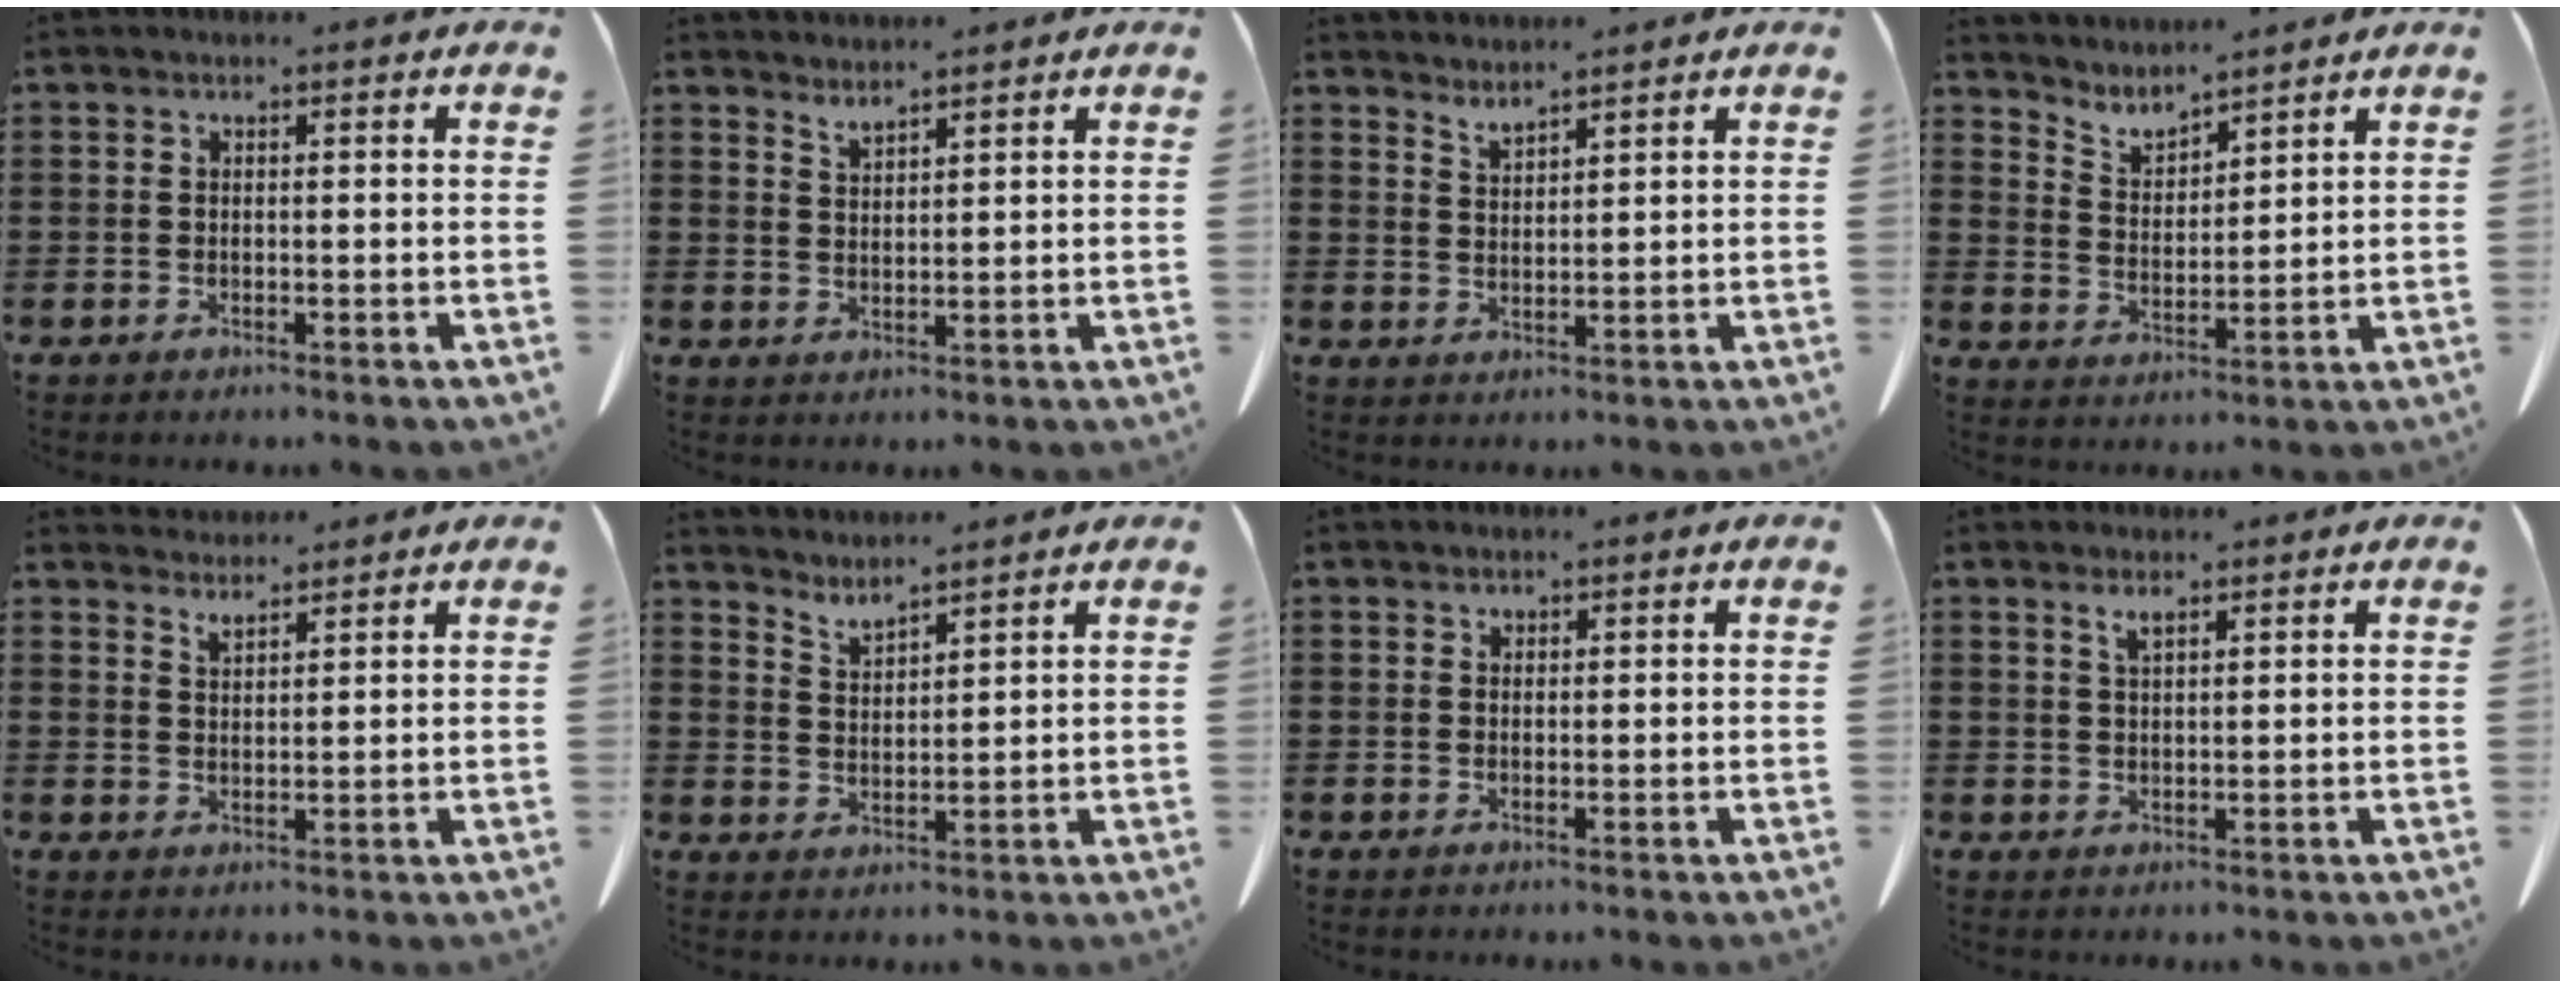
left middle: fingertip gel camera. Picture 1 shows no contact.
{"total": 2.3, "force": [2.3, -0.1, 0.1], "torque": [-0.008, -0.007, 0.044]}
{"total": 2.7, "force": [2.7, -0.2, -0.1], "torque": [-0.005, -0.010, 0.051]}
{"total": 4.0, "force": [4.0, 0.6, 0.1], "torque": [-0.018, -0.022, 0.070]}
{"total": 2.8, "force": [2.8, 0.4, 0.0], "torque": [-0.007, -0.008, 0.052]}
{"total": 3.0, "force": [2.9, -0.2, -0.1], "torque": [-0.007, -0.015, 0.054]}
{"total": 0.8, "force": [0.7, 0.4, 0.0], "torque": [-0.003, 0.000, 0.014]}
{"total": 1.9, "force": [1.4, 0.6, 1.0], "torque": [-0.017, -0.002, 0.025]}